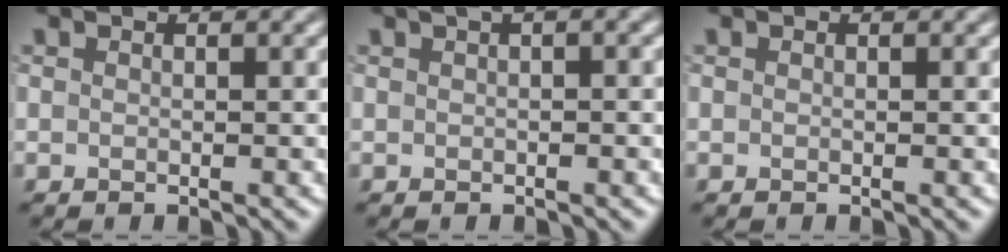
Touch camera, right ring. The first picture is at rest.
{"total": 2.5, "force": [1.1, 0.7, 2.1], "torque": [-0.025, 0.008, 0.013]}
{"total": 0.0}